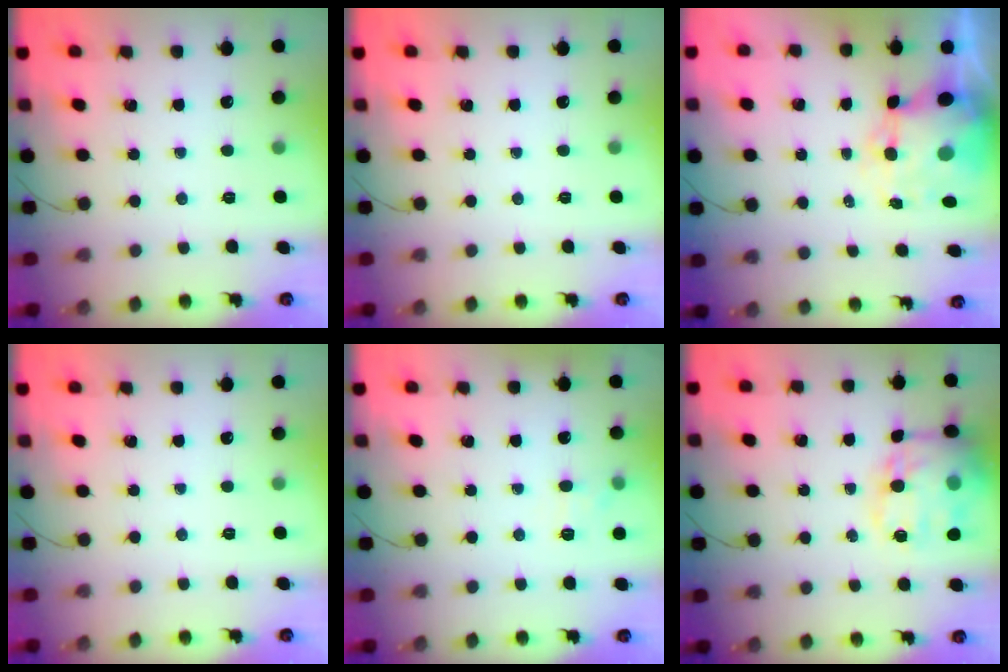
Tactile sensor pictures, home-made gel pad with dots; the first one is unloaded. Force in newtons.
{"total": 0.0}
{"total": 10.3, "press": 10.0, "slide": 2.6}
{"total": 0.0}
{"total": 7.5, "press": 7.4, "slide": 1.6}
{"total": 20.0, "press": 19.7, "slide": 3.4}